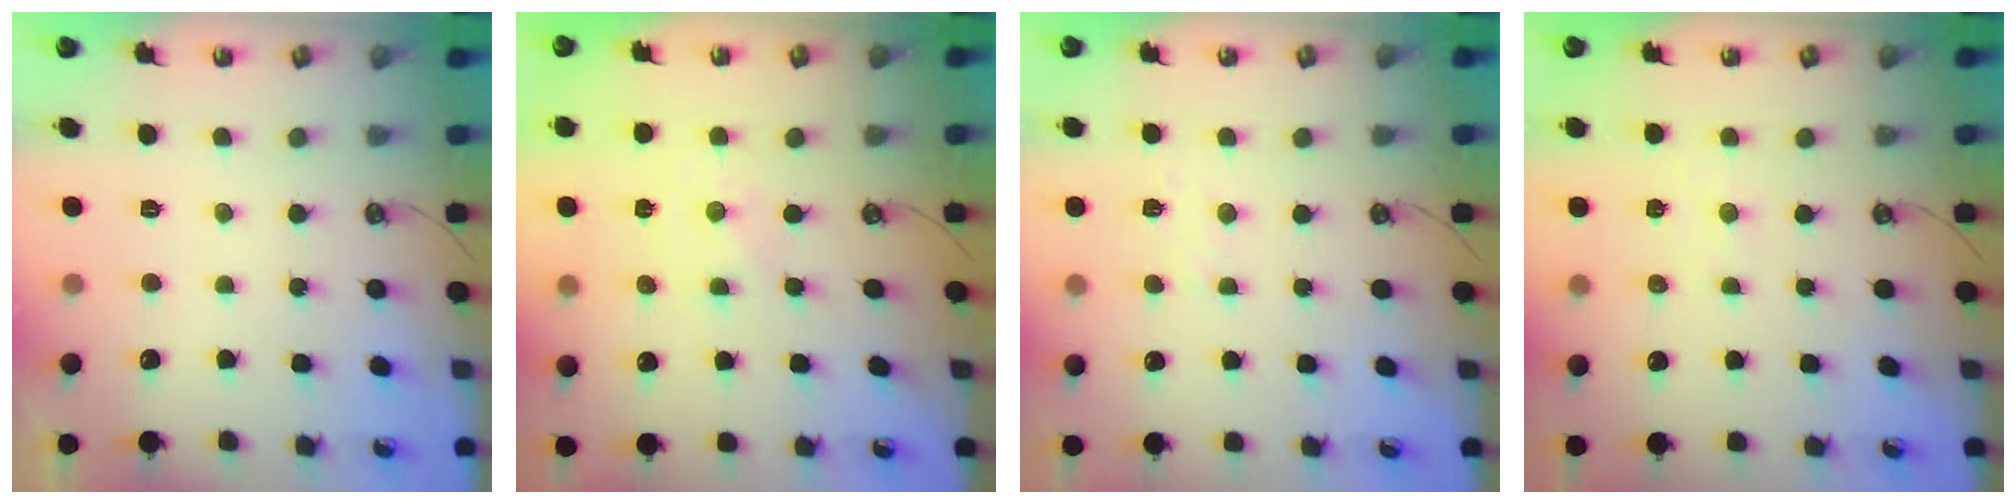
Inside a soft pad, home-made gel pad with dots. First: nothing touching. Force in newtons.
{"total": 0.0}
{"total": 5.3, "press": 5.3, "slide": 0.6}
{"total": 2.9, "press": 2.9, "slide": 0.4}